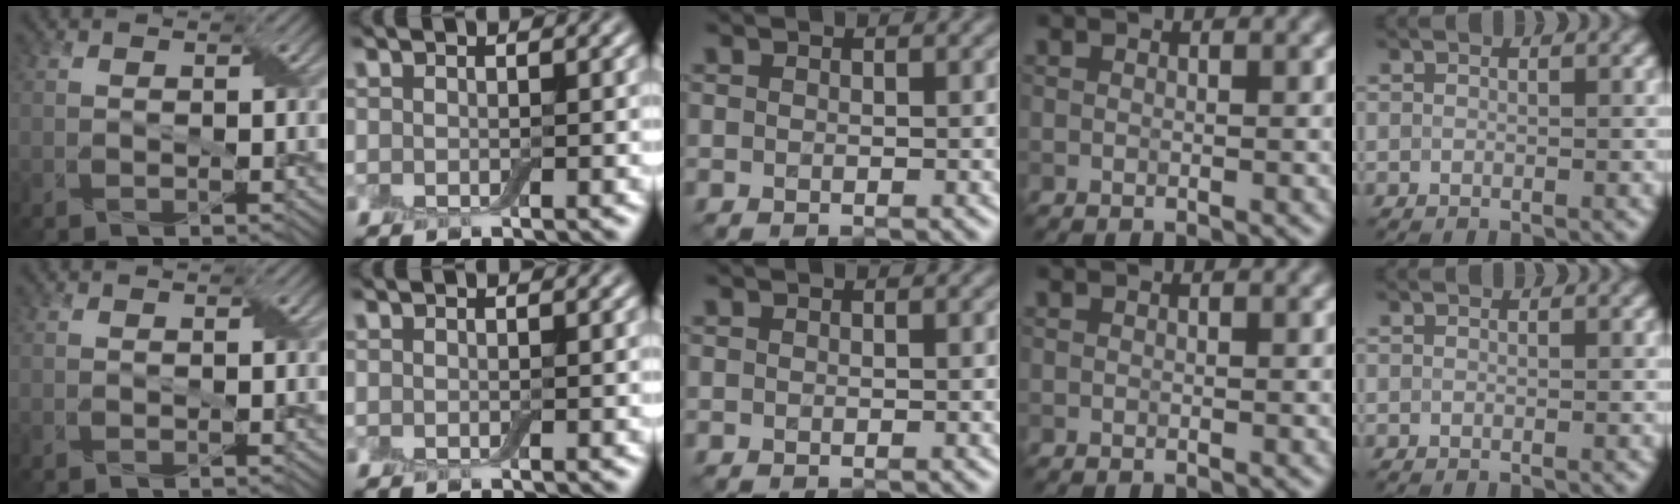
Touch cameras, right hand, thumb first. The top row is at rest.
{}